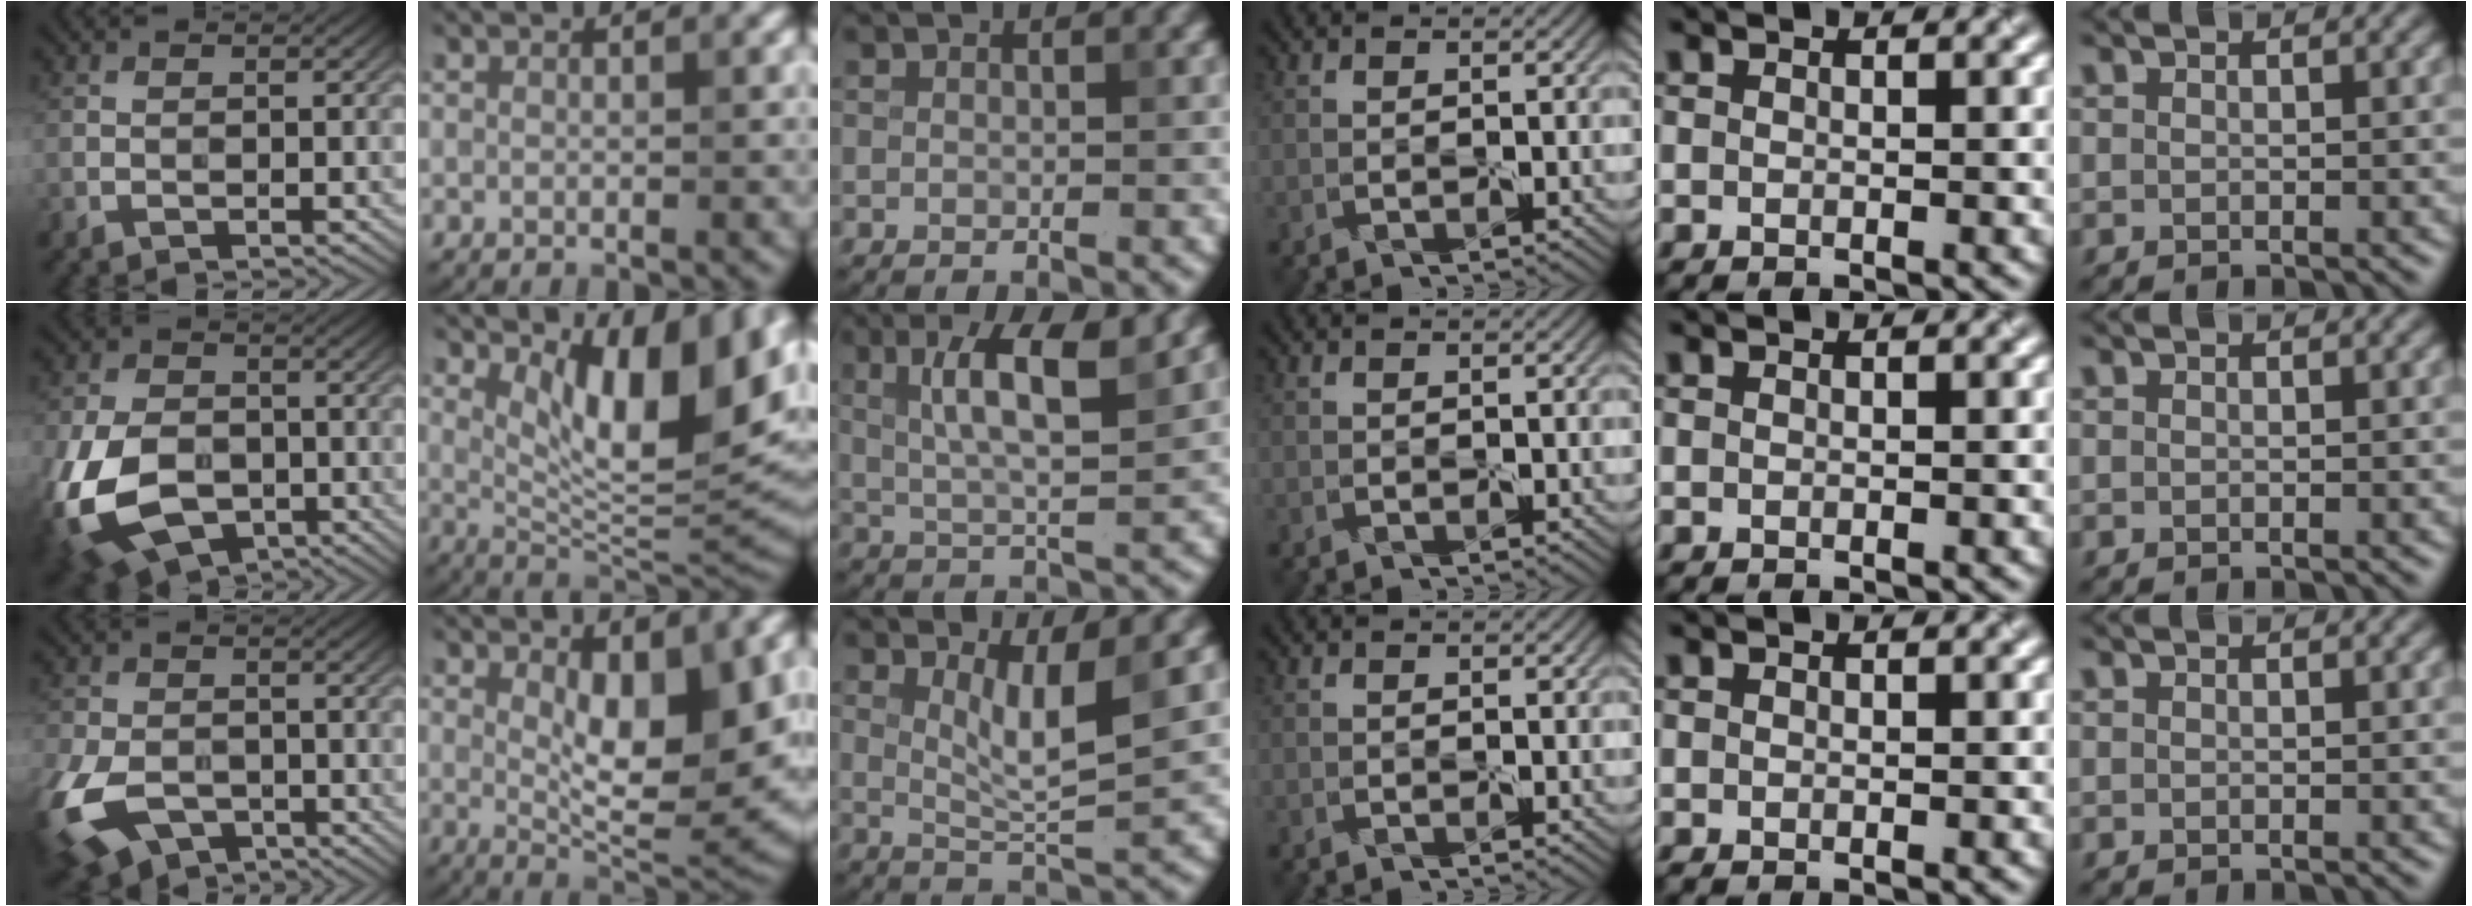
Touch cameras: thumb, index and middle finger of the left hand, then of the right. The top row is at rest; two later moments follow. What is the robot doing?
{"motion": "peel", "object": "sticky note"}